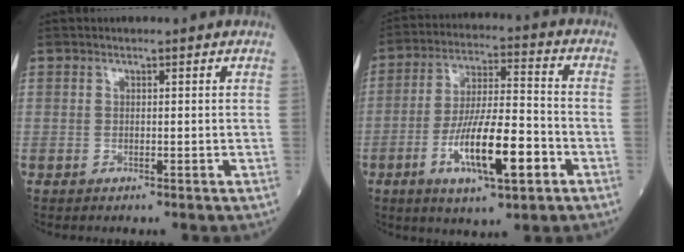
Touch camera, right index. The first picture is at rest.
{"total": 13.4, "force": [-5.1, 2.7, 12.1], "torque": [-0.223, -0.004, -0.084]}